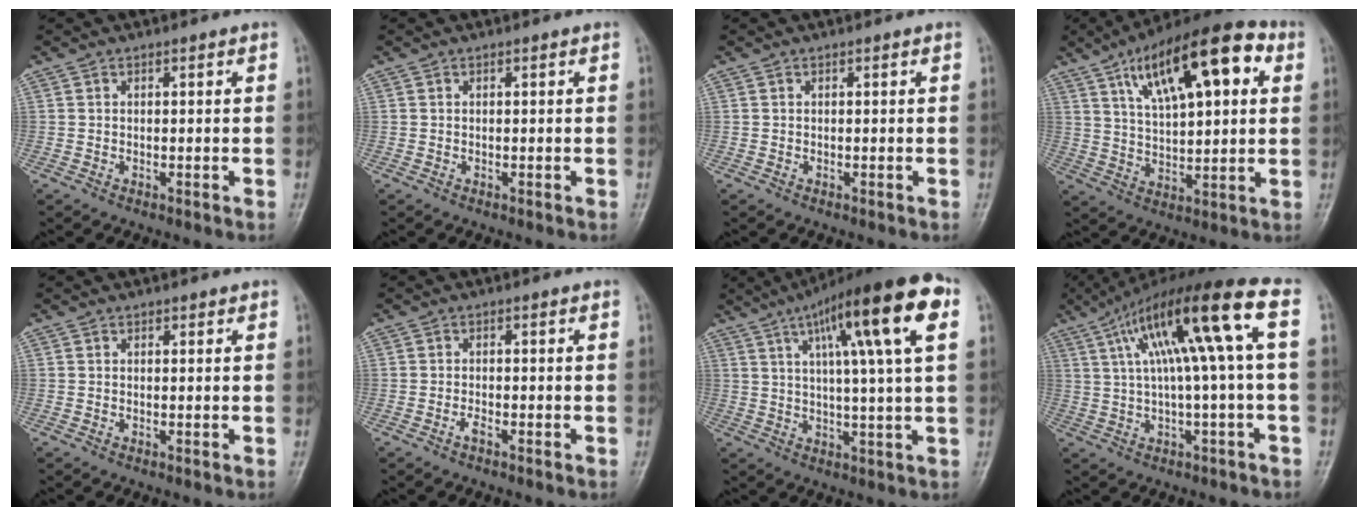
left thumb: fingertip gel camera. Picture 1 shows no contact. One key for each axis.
{"total": 0.0}
{"total": 0.0}
{"total": 20.4, "fx": 8.0, "fy": 8.0, "fz": 17.0, "tx": -0.243, "ty": 0.002, "tz": 0.126}
{"total": 0.5, "fx": 0.4, "fy": 0.3, "fz": 0.2, "tx": -0.002, "ty": -0.002, "tz": 0.003}
{"total": 1.3, "fx": -0.8, "fy": 0.4, "fz": 0.9, "tx": -0.019, "ty": 0.005, "tz": -0.016}
{"total": 18.7, "fx": 7.3, "fy": 2.6, "fz": 17.0, "tx": -0.255, "ty": 0.012, "tz": 0.104}
{"total": 16.3, "fx": 3.6, "fy": 1.7, "fz": 15.8, "tx": -0.282, "ty": 0.044, "tz": 0.060}